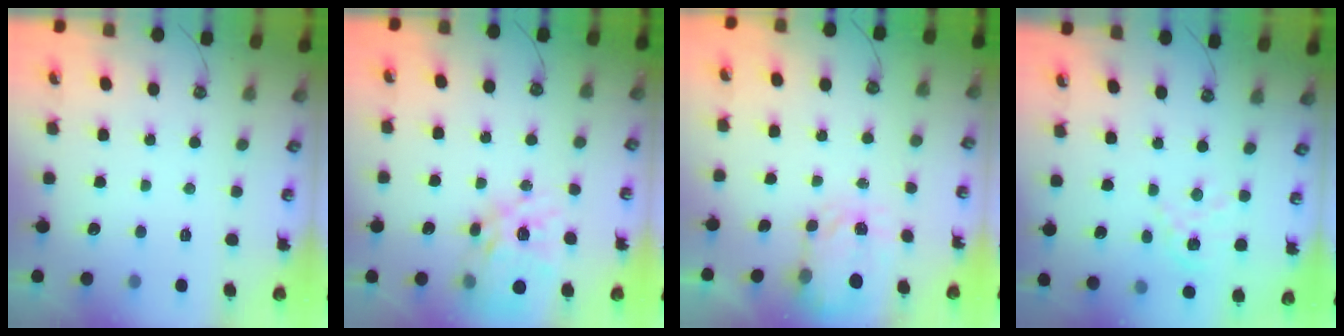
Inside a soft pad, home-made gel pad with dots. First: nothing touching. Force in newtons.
{"total": 18.3, "press": 18.2, "slide": 1.7}
{"total": 4.0, "press": 3.9, "slide": 0.6}
{"total": 2.5, "press": 2.5, "slide": 0.2}